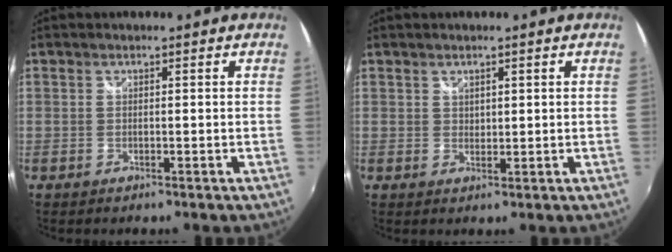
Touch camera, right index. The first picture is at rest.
{"total": 1.4, "force": [1.0, 0.9, 0.4], "torque": [-0.002, 0.001, 0.017]}